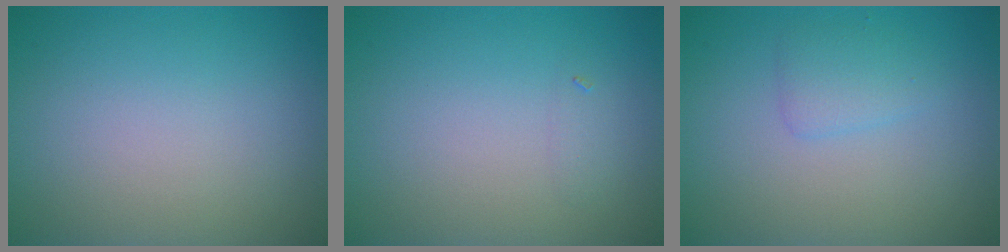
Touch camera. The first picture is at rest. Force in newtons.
{"total": 0.6, "press": 0.6, "slide": 0.0}
{"total": 1.6, "press": 1.6, "slide": 0.1}